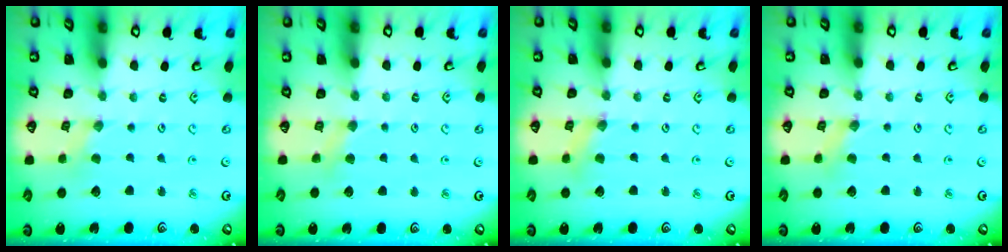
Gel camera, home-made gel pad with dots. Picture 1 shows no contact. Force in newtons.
{"total": 3.5, "press": 3.5, "slide": 0.4}
{"total": 1.3, "press": 1.3, "slide": 0.3}
{"total": 2.5, "press": 2.4, "slide": 0.4}